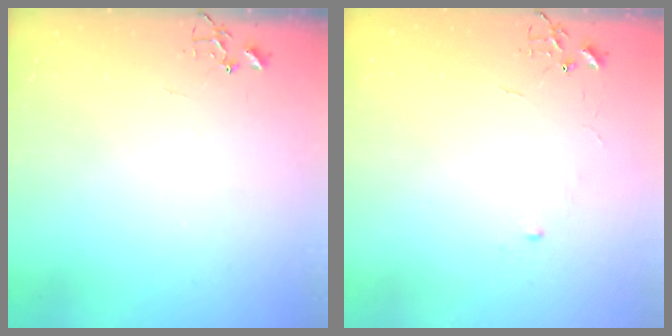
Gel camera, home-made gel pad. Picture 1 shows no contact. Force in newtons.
{"total": 4.4, "press": 4.4, "slide": 0.6}